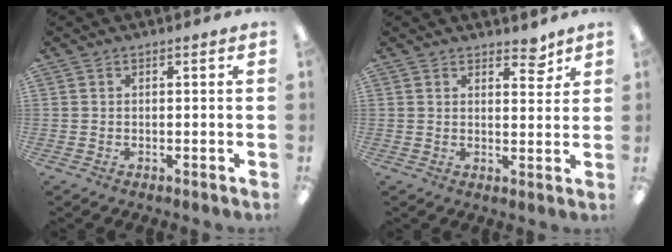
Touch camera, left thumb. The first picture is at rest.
{"total": 4.5, "force": [3.6, 1.8, 1.8], "torque": [-0.004, -0.026, 0.059]}